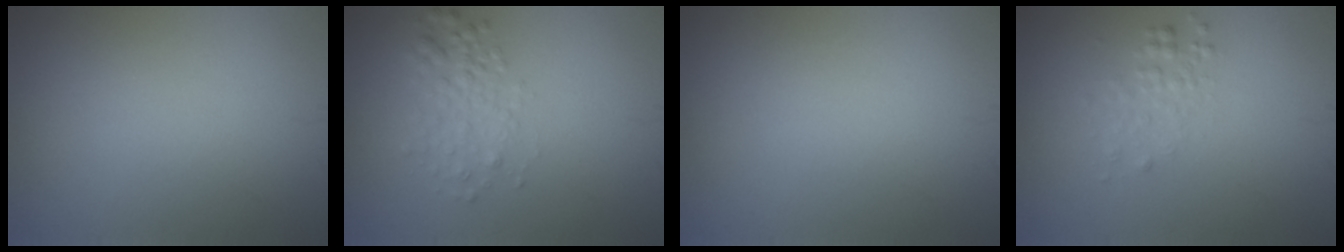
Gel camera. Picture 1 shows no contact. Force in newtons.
{"total": 2.4, "press": 2.4, "slide": 0.1}
{"total": 0.0}
{"total": 1.4, "press": 1.4, "slide": 0.1}